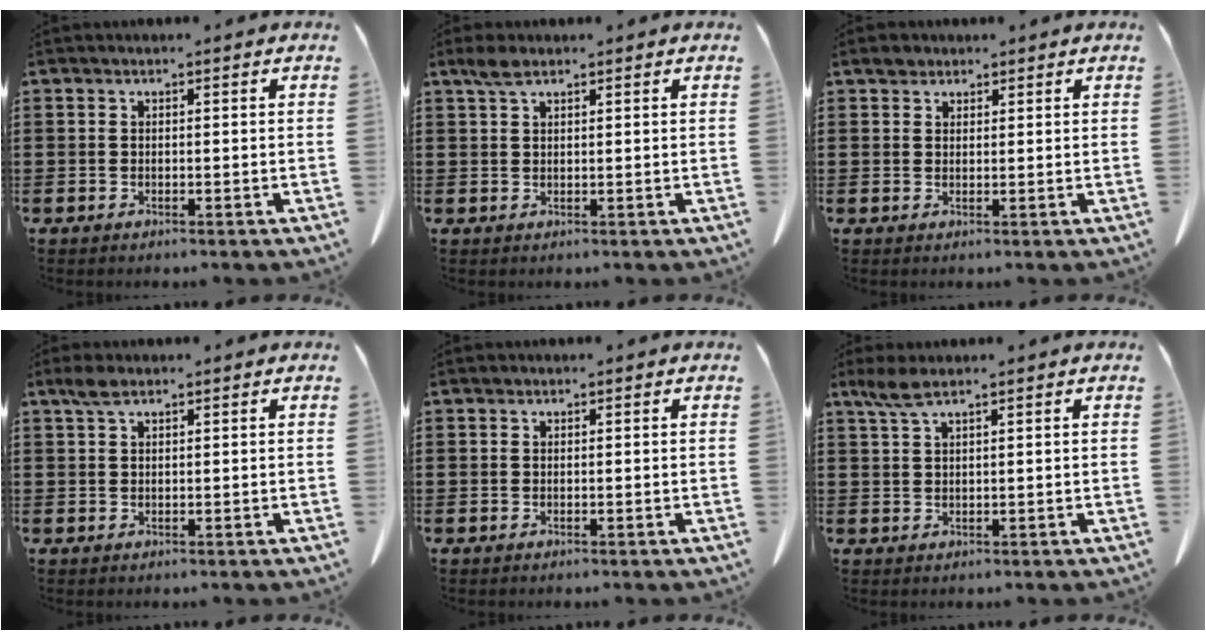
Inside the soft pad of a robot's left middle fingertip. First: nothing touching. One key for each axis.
{"total": 2.5, "fx": 1.5, "fy": 1.0, "fz": 1.8, "tx": -0.040, "ty": 0.005, "tz": 0.028}
{"total": 1.8, "fx": 1.5, "fy": 1.0, "fz": 0.2, "tx": -0.001, "ty": 0.002, "tz": 0.029}
{"total": 2.3, "fx": 1.3, "fy": 1.0, "fz": 1.7, "tx": -0.038, "ty": 0.006, "tz": 0.023}
{"total": 0.0}
{"total": 3.5, "fx": 2.2, "fy": 0.7, "fz": 2.6, "tx": -0.063, "ty": -0.001, "tz": 0.038}